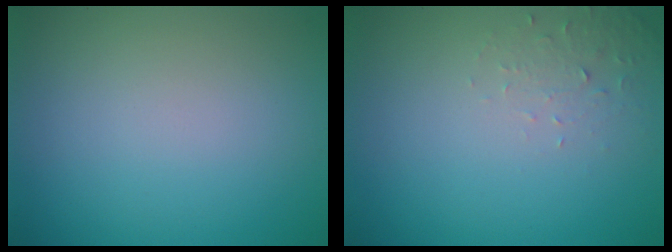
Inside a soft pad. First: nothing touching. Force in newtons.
{"total": 1.6, "press": 1.6, "slide": 0.4}